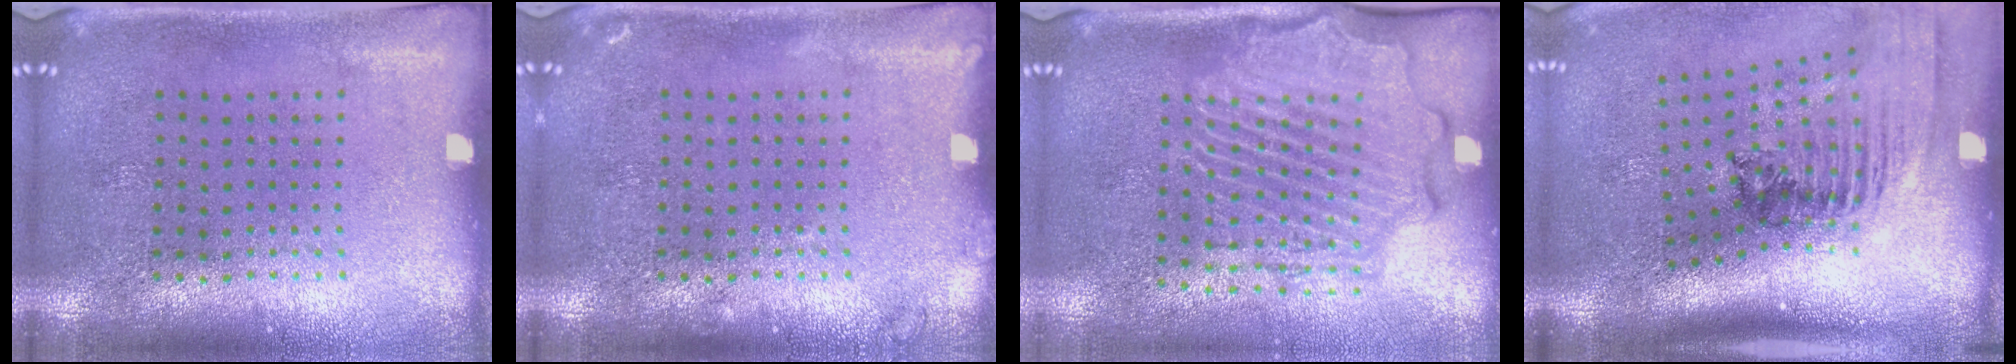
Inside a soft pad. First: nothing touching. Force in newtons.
{"total": 0.9, "press": 0.9, "slide": 0.2}
{"total": 2.4, "press": 2.2, "slide": 0.9}
{"total": 2.2, "press": 1.6, "slide": 1.6}